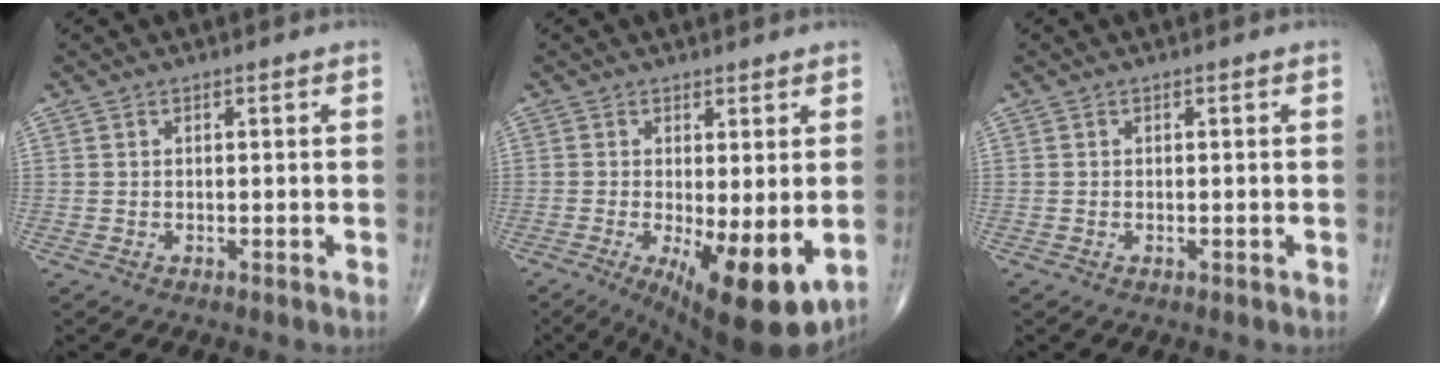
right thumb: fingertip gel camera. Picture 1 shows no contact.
{"total": 12.4, "force": [-2.8, 3.9, 11.4], "torque": [-0.166, -0.027, -0.030]}
{"total": 0.0}